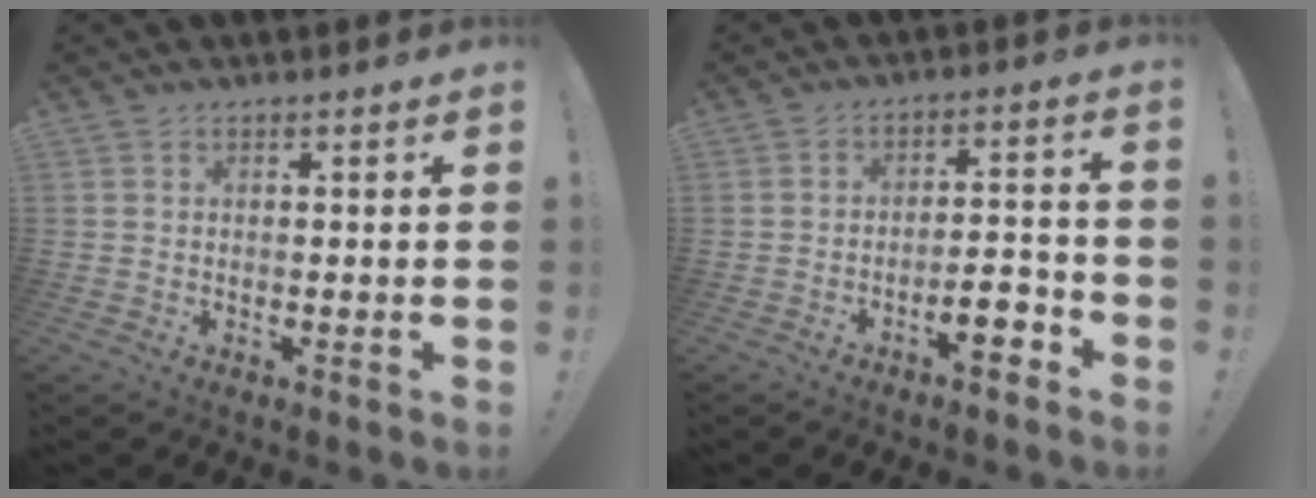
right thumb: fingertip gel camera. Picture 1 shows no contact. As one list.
[{"total": 7.6, "force": [-4.8, 2.3, 5.4], "torque": [-0.074, 0.025, -0.081]}]